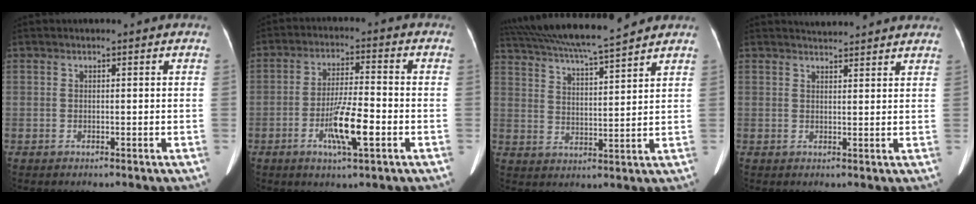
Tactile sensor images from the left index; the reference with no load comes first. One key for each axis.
{"total": 8.3, "fx": -3.4, "fy": 0.9, "fz": 7.5, "tx": -0.144, "ty": -0.009, "tz": -0.059}
{"total": 15.8, "fx": 14.0, "fy": 0.4, "fz": 7.4, "tx": -0.141, "ty": 0.025, "tz": 0.228}
{"total": 6.4, "fx": 6.2, "fy": 0.7, "fz": 1.6, "tx": -0.022, "ty": 0.022, "tz": 0.067}